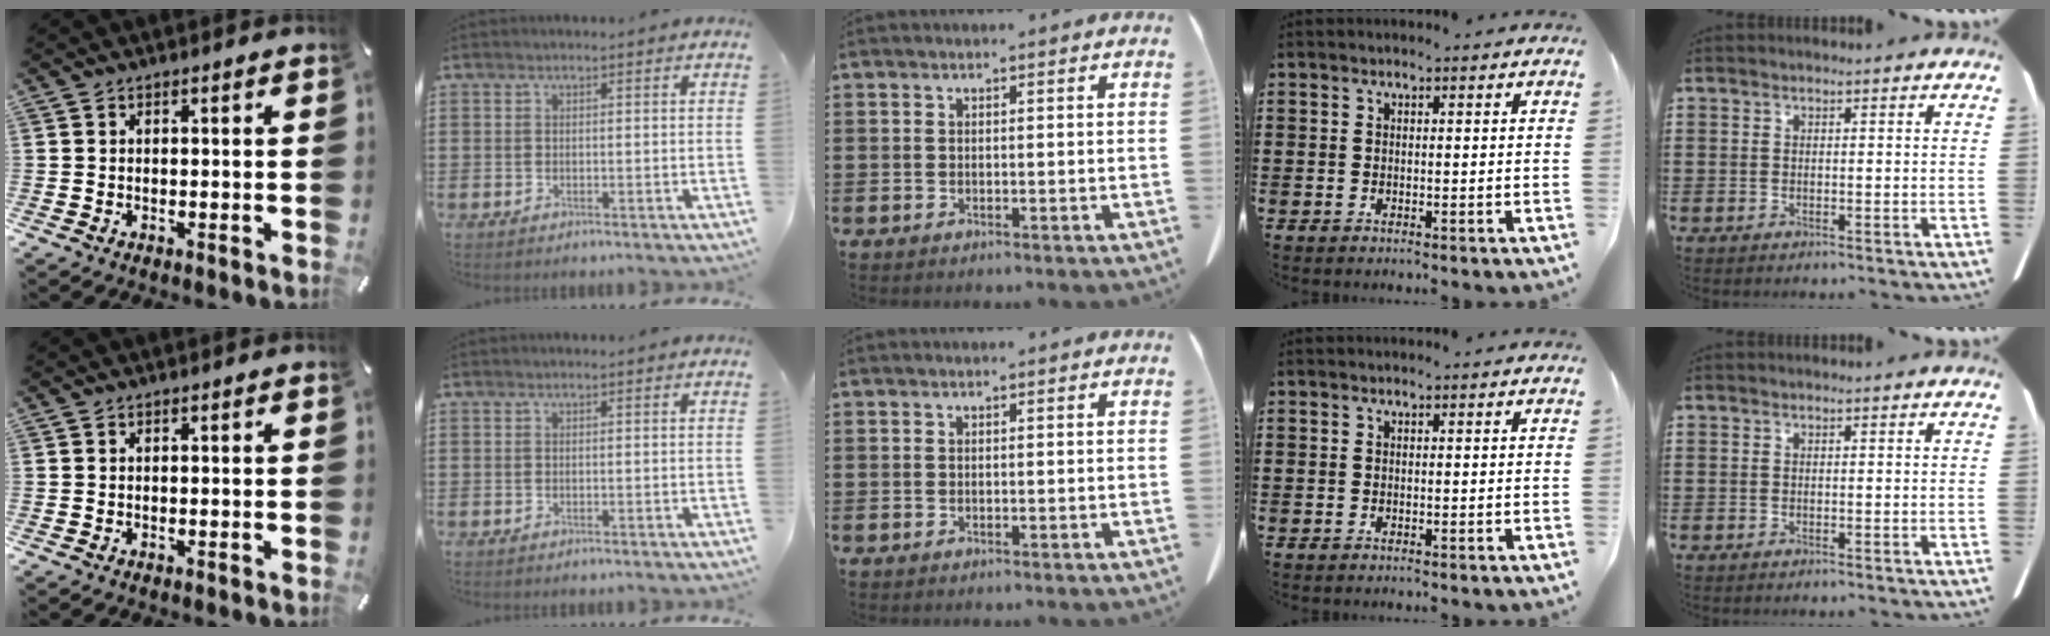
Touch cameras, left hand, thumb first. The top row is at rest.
{}